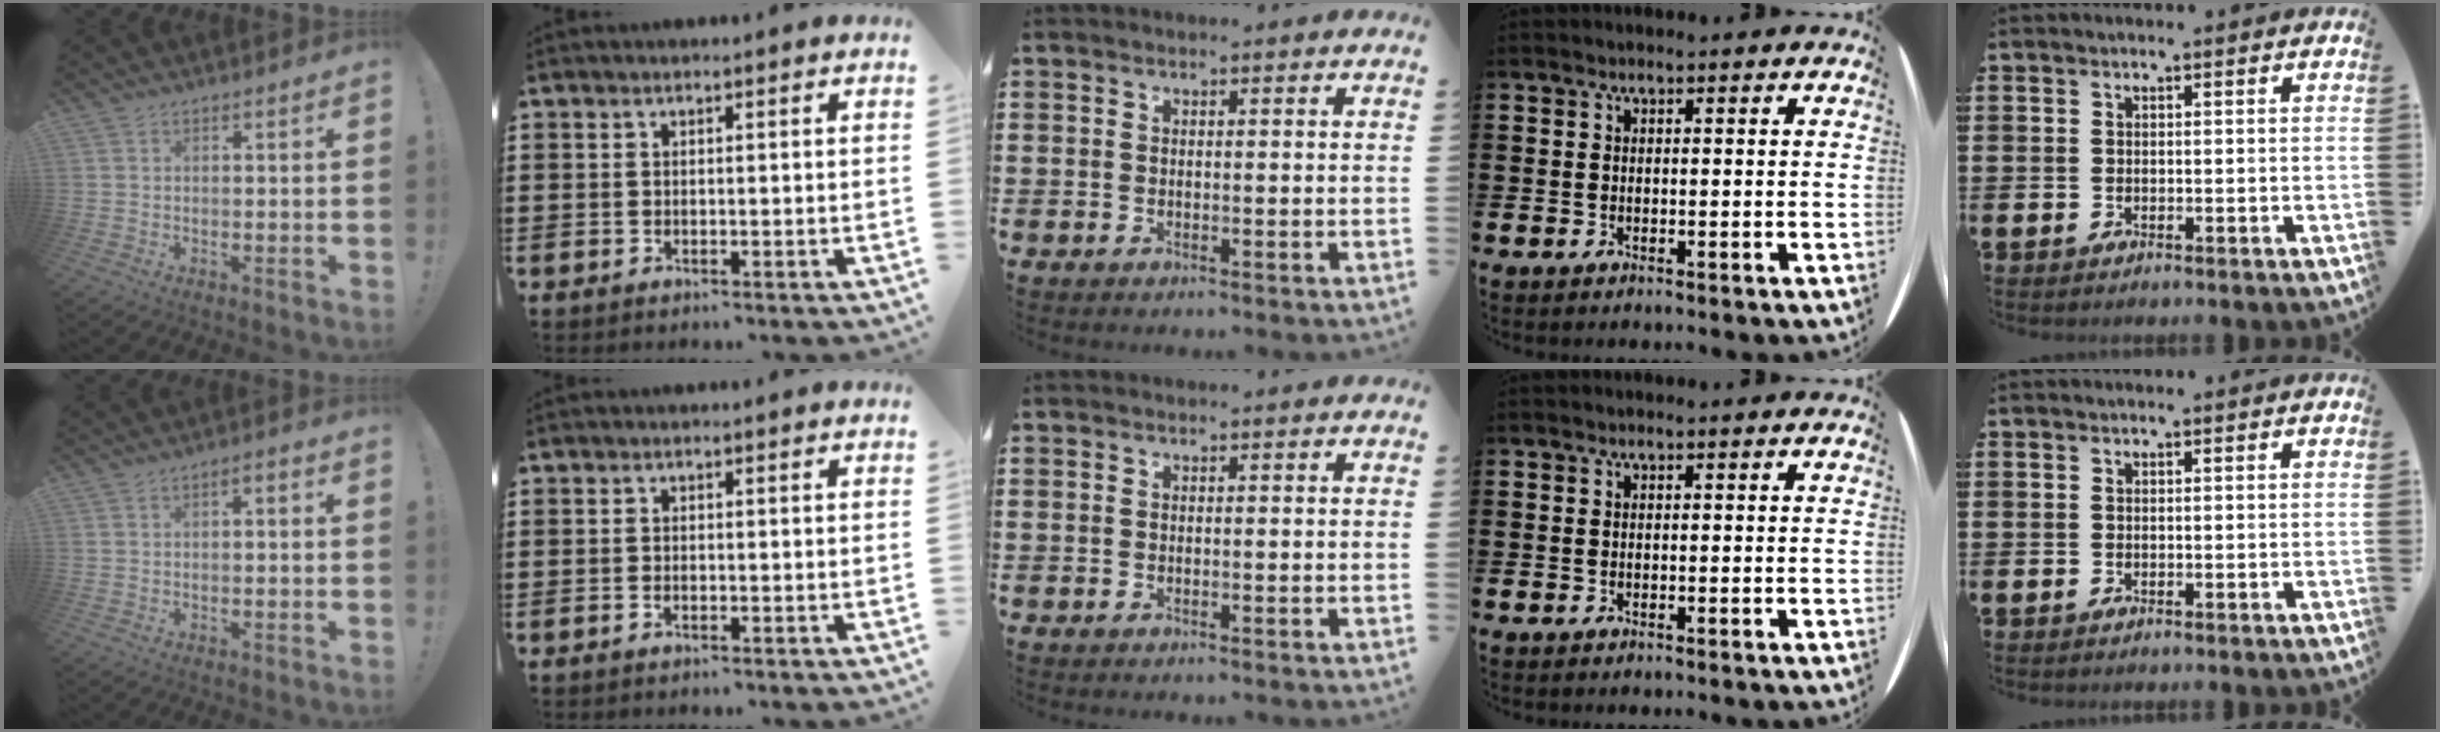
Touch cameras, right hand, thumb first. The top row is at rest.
{"thumb": {"total": 2.0, "force": [-1.3, 0.8, 1.2], "torque": [-0.025, 0.013, -0.023]}, "index": {"total": 0.6, "force": [-0.4, 0.2, 0.4], "torque": [-0.010, -0.004, -0.007]}}